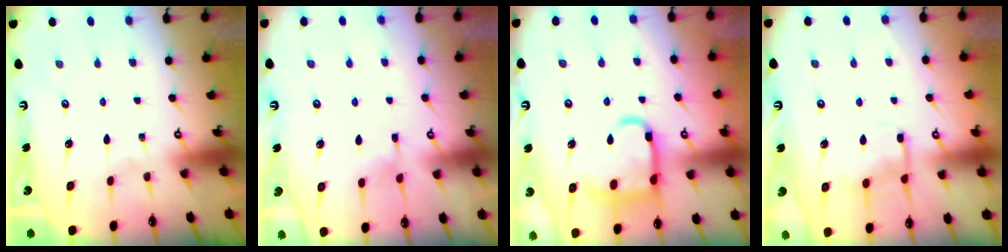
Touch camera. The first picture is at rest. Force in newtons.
{"total": 4.3, "press": 4.3, "slide": 0.5}
{"total": 14.2, "press": 14.2, "slide": 1.4}
{"total": 10.1, "press": 10.1, "slide": 1.1}